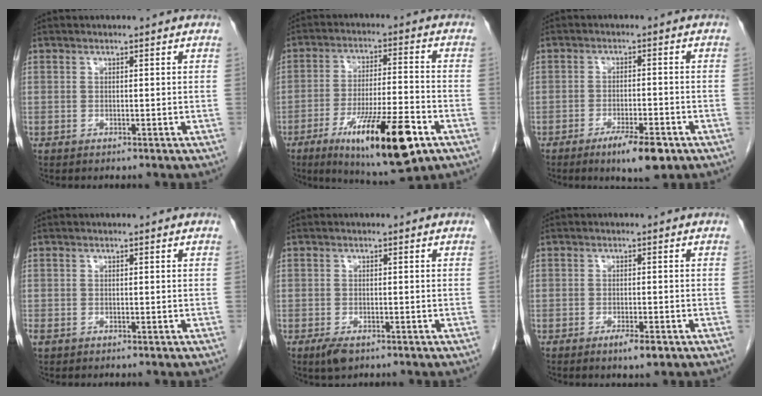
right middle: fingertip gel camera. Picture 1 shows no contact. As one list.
[{"total": 16.6, "force": [-8.3, 2.5, 14.1], "torque": [-0.228, -0.022, -0.126]}, {"total": 6.5, "force": [-4.0, 1.3, 4.9], "torque": [-0.082, -0.008, -0.058]}, {"total": 0.6, "force": [-0.3, 0.4, 0.3], "torque": [-0.009, 0.000, -0.005]}, {"total": 2.6, "force": [-1.6, 1.1, 1.8], "torque": [-0.039, -0.004, -0.023]}, {"total": 2.7, "force": [-1.6, 0.5, 2.1], "torque": [-0.032, -0.001, -0.023]}]